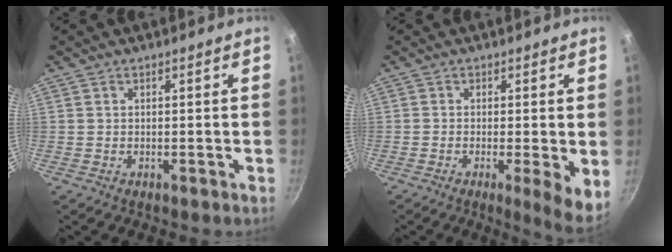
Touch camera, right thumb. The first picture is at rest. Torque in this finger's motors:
{"motor_torque": [-0.07, 0.34, -0.15, 0.06, 0.08]}